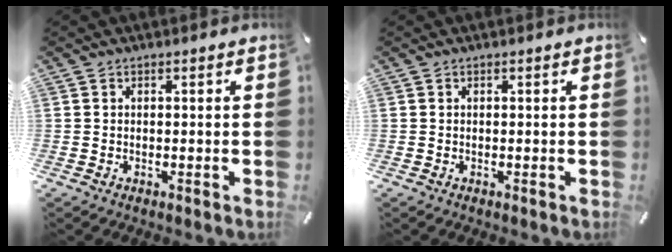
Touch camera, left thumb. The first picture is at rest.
{"total": 0.0}